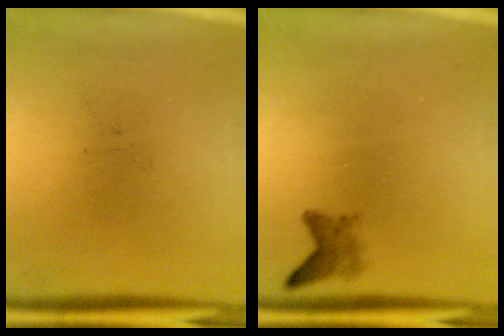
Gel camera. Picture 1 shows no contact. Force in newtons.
{"total": 1.7}